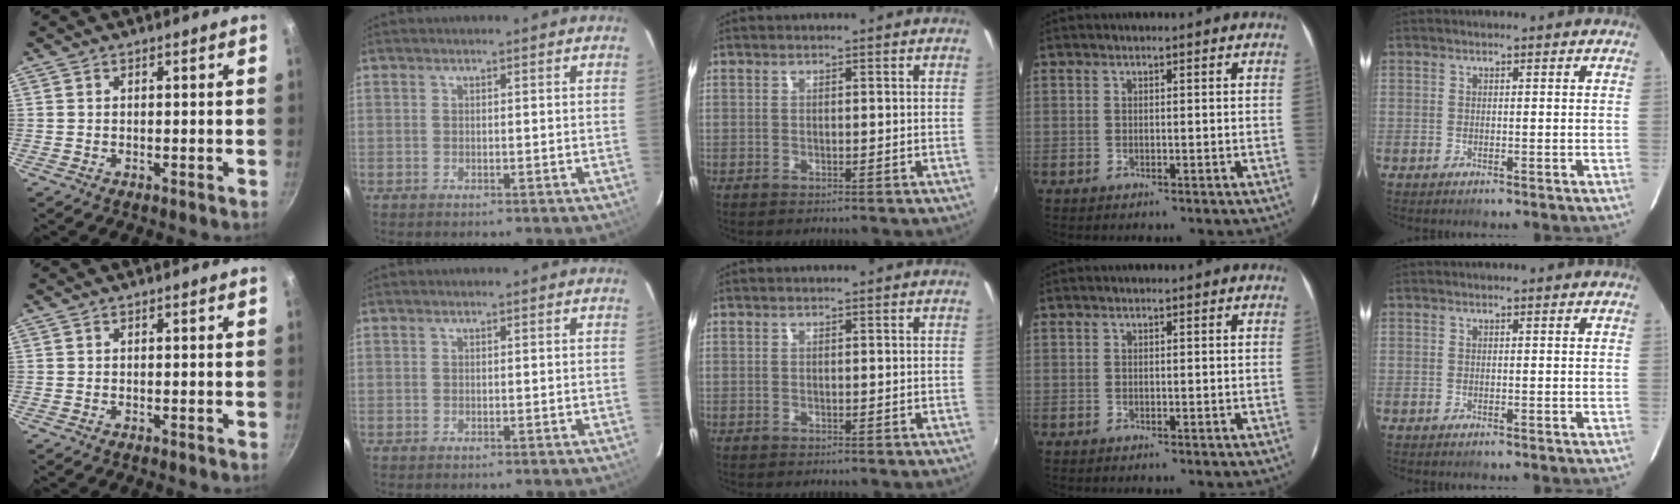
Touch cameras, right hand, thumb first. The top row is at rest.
{}